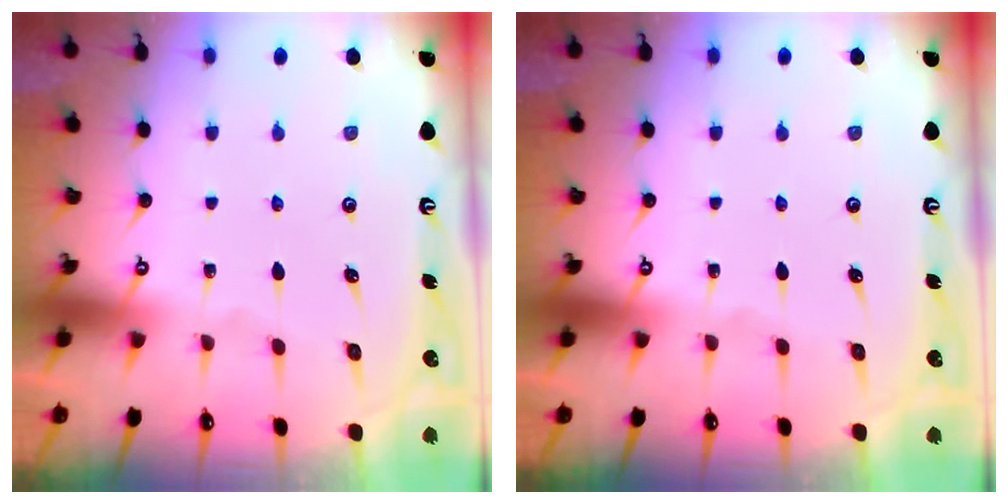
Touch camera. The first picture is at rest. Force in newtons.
{"total": 0.0}